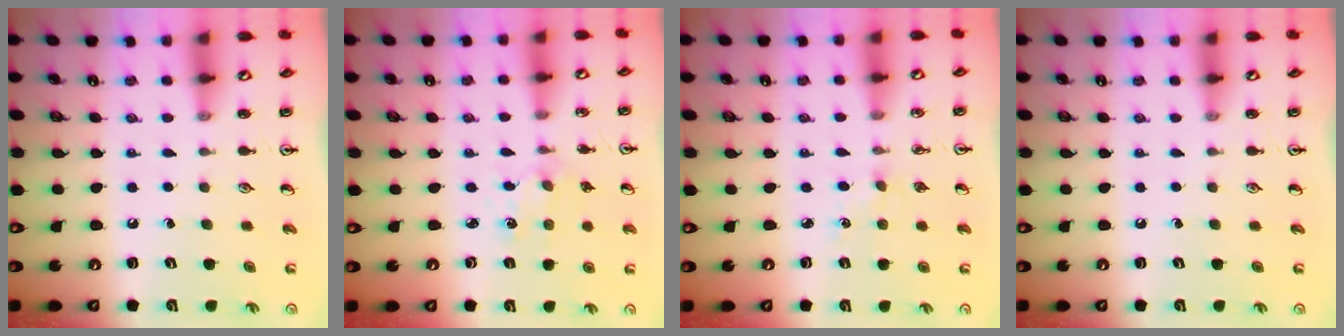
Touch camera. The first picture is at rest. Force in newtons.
{"total": 1.8, "press": 1.8, "slide": 0.3}
{"total": 2.5, "press": 2.5, "slide": 0.4}
{"total": 0.0}